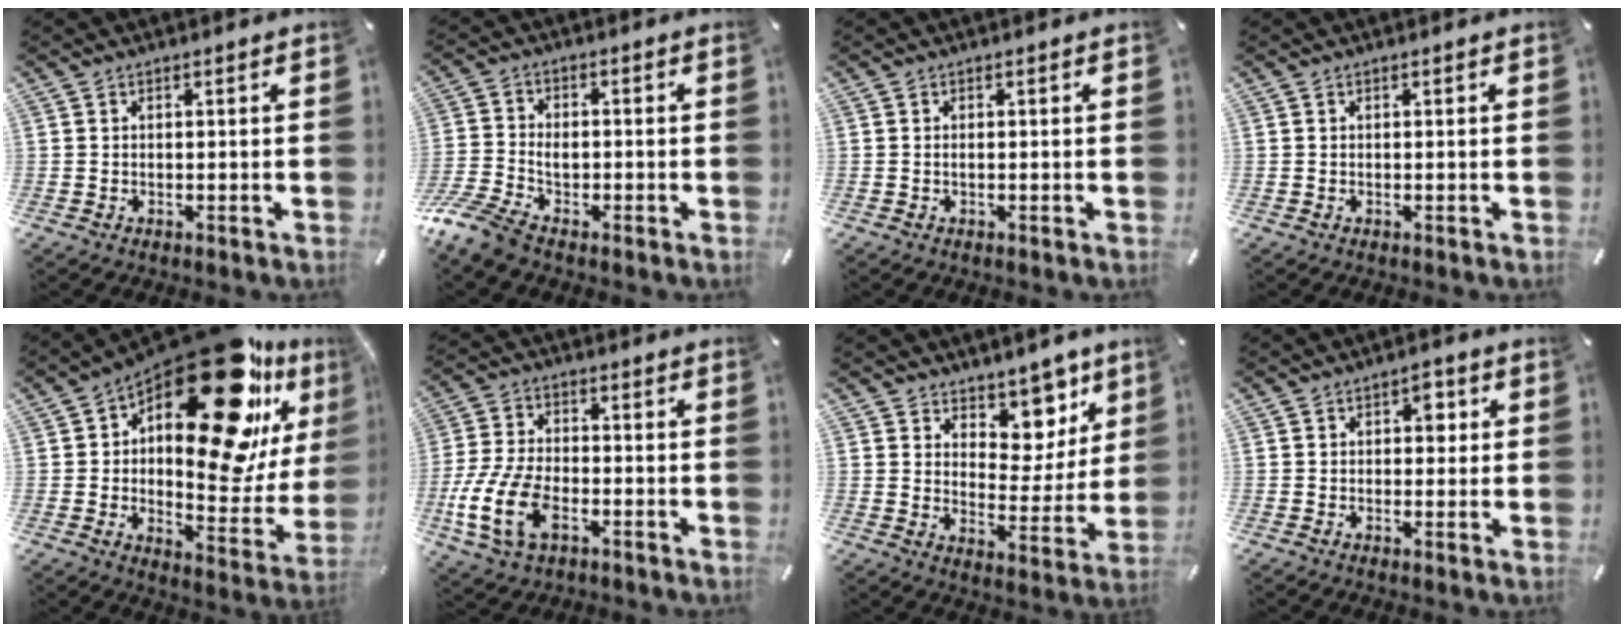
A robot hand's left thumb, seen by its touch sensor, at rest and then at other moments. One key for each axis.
{"total": 7.2, "fx": -3.8, "fy": 4.3, "fz": 4.3, "tx": -0.100, "ty": 0.008, "tz": -0.073}
{"total": 0.6, "fx": -0.2, "fy": 0.2, "fz": 0.6, "tx": -0.012, "ty": -0.002, "tz": -0.003}
{"total": 0.0}
{"total": 30.8, "fx": 16.5, "fy": 13.3, "fz": 22.3, "tx": -0.299, "ty": -0.125, "tz": 0.276}
{"total": 12.9, "fx": -5.1, "fy": 7.6, "fz": 9.0, "tx": -0.201, "ty": 0.009, "tz": -0.092}
{"total": 9.9, "fx": 7.4, "fy": 6.4, "fz": 2.0, "tx": -0.012, "ty": -0.081, "tz": 0.132}
{"total": 3.5, "fx": 0.8, "fy": 2.3, "fz": 2.5, "tx": -0.021, "ty": -0.002, "tz": 0.003}